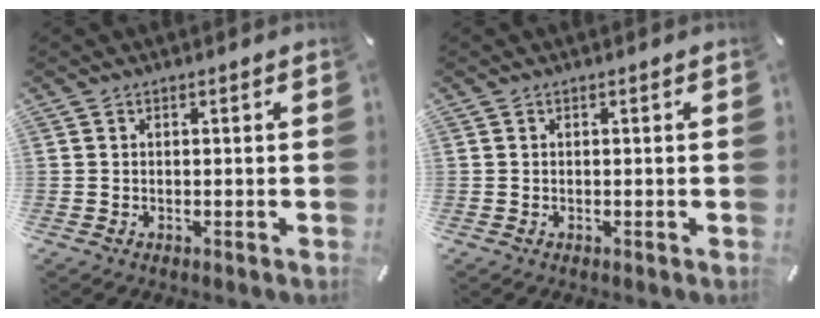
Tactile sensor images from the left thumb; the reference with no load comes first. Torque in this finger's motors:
{"motor_torque": [0.00, 0.00, 0.00, 0.00, 0.00]}